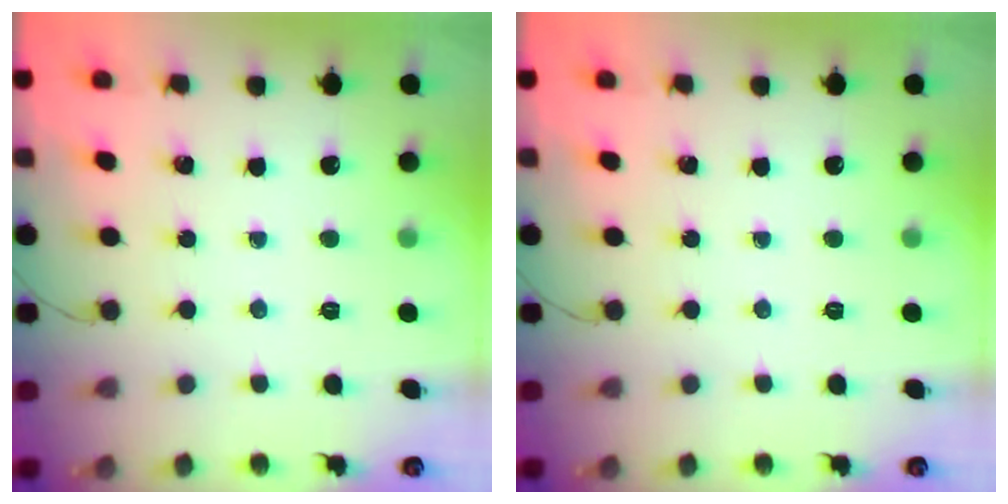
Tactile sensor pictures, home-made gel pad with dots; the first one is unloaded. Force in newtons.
{"total": 0.0}